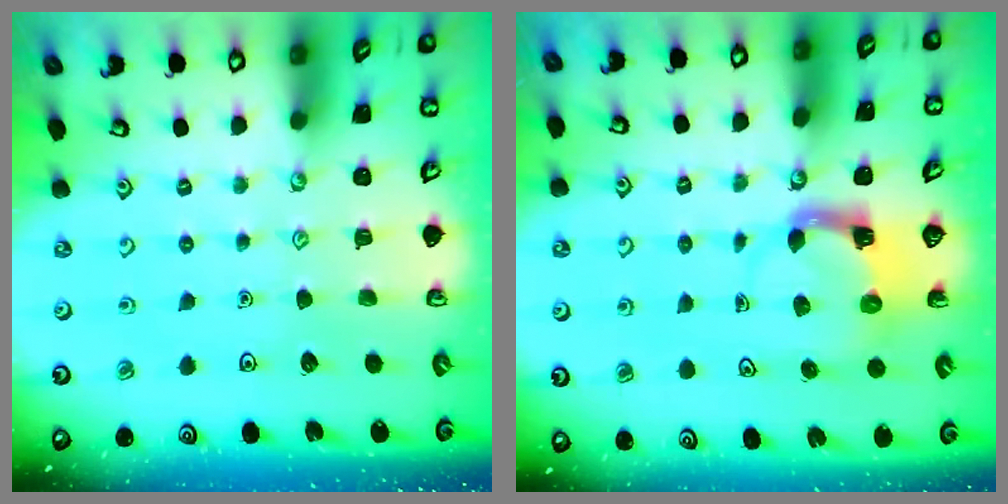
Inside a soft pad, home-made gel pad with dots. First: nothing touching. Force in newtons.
{"total": 3.8, "press": 3.7, "slide": 0.7}